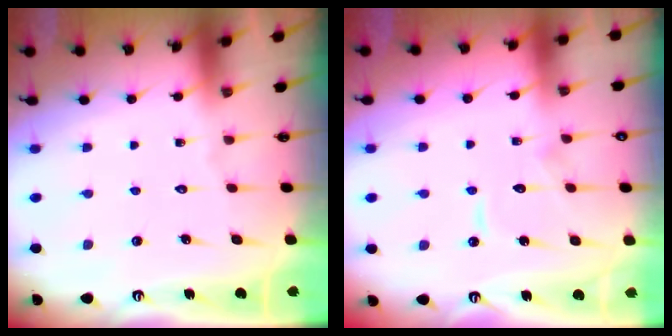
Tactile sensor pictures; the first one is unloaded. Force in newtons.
{"total": 7.9, "press": 7.9, "slide": 0.6}